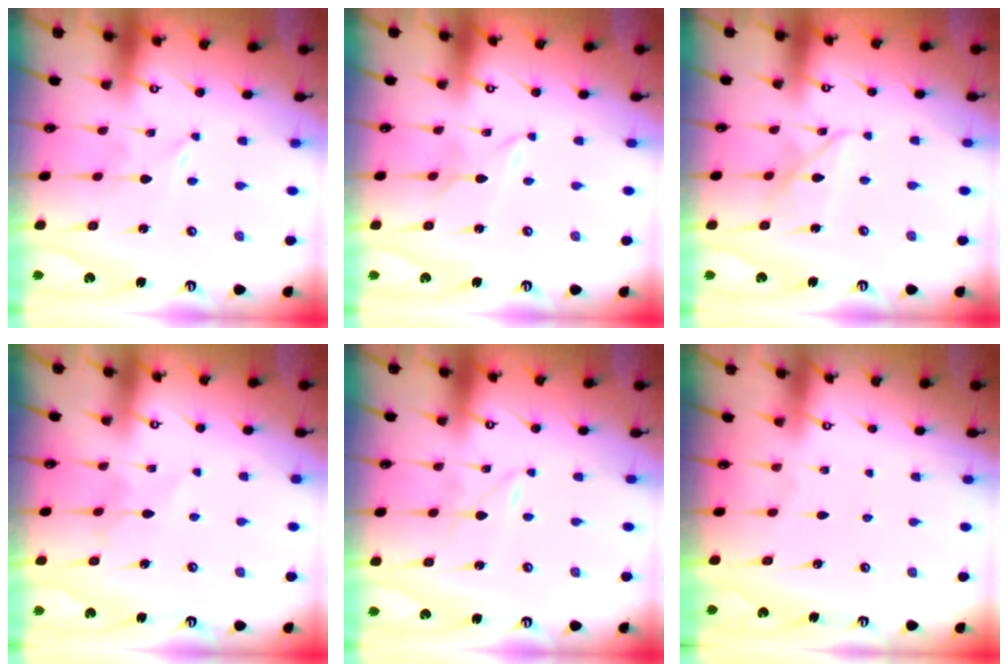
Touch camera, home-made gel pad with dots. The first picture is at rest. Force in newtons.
{"total": 2.3, "press": 2.3, "slide": 0.3}
{"total": 8.4, "press": 8.3, "slide": 0.7}
{"total": 5.8, "press": 5.8, "slide": 0.7}
{"total": 1.1, "press": 1.1, "slide": 0.1}
{"total": 0.5, "press": 0.5, "slide": 0.1}